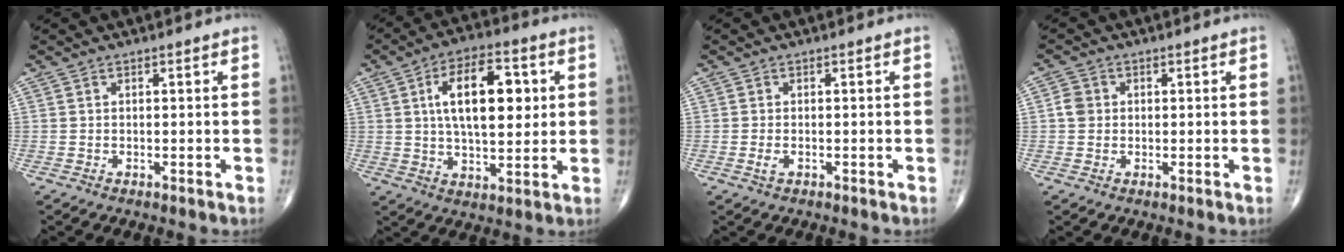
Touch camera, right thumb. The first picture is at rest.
{"total": 15.1, "force": [3.2, 7.3, 12.9], "torque": [-0.189, 0.000, 0.052]}
{"total": 1.2, "force": [-0.4, 0.7, 1.0], "torque": [-0.022, -0.001, -0.009]}
{"total": 2.8, "force": [0.2, 2.5, 1.2], "torque": [-0.013, 0.006, -0.002]}